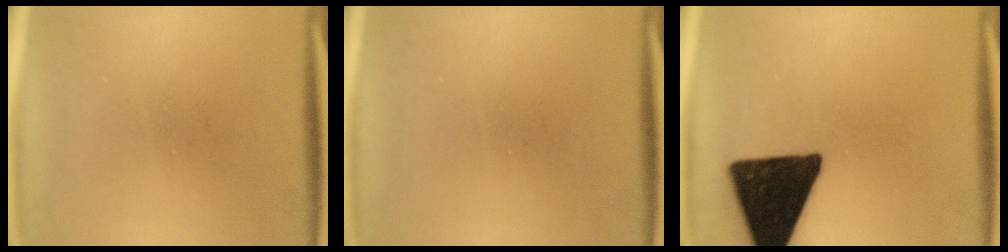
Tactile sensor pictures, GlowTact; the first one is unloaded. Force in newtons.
{"total": 0.0}
{"total": 18.0}